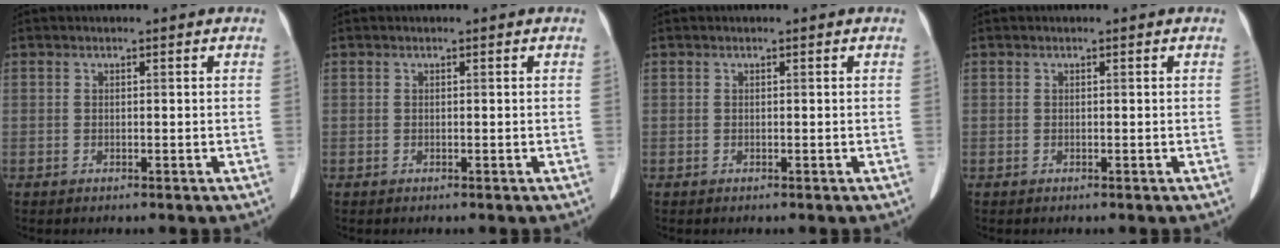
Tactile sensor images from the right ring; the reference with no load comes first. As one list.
[{"total": 0.0}, {"total": 0.0}, {"total": 0.0}]